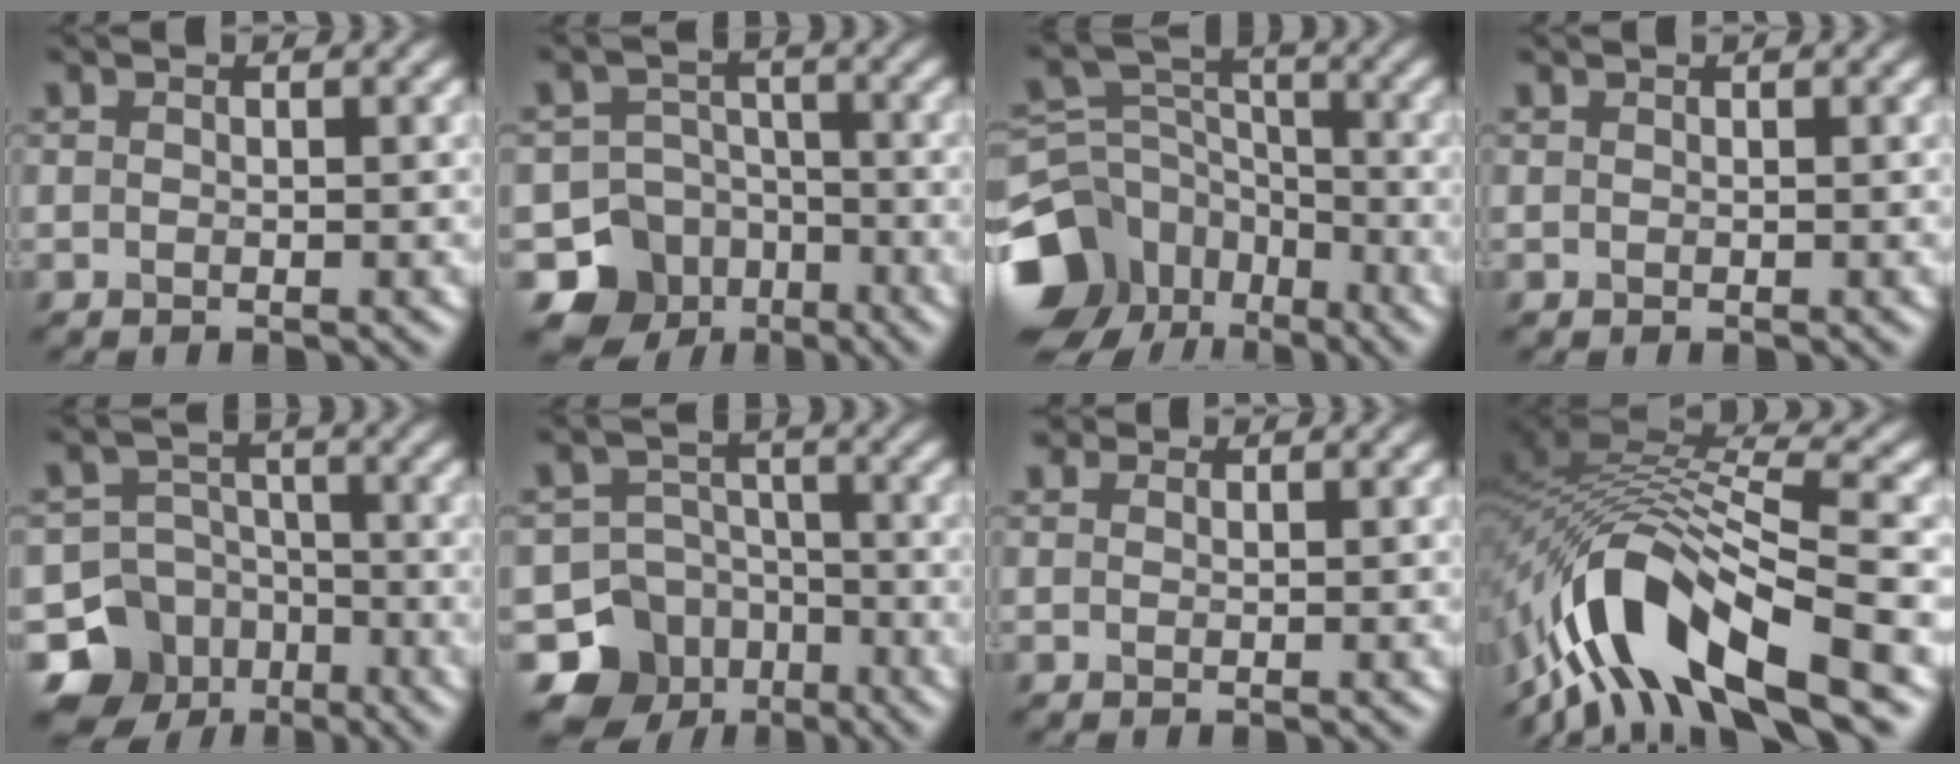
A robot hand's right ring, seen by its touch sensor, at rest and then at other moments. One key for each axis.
{"total": 9.8, "fx": -5.8, "fy": 7.7, "fz": 1.4, "tx": -0.015, "ty": -0.018, "tz": -0.110}
{"total": 13.6, "fx": -8.0, "fy": 10.0, "fz": 4.5, "tx": -0.130, "ty": -0.028, "tz": -0.135}
{"total": 0.0}
{"total": 11.3, "fx": -6.5, "fy": 9.0, "fz": 1.9, "tx": -0.035, "ty": -0.032, "tz": -0.126}
{"total": 10.8, "fx": -6.4, "fy": 8.5, "fz": 1.9, "tx": -0.032, "ty": -0.021, "tz": -0.120}
{"total": 1.2, "fx": 0.9, "fy": 0.8, "fz": 0.2, "tx": -0.005, "ty": -0.001, "tz": 0.007}
{"total": 12.6, "fx": -7.0, "fy": 4.5, "fz": 9.5, "tx": -0.183, "ty": 0.017, "tz": -0.130}